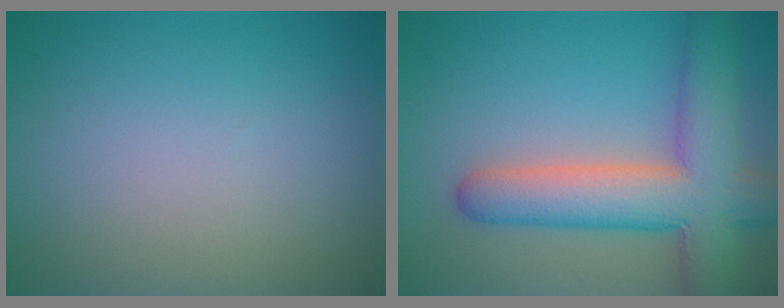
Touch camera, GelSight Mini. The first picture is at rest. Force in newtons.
{"total": 8.8, "press": 8.8, "slide": 0.4}